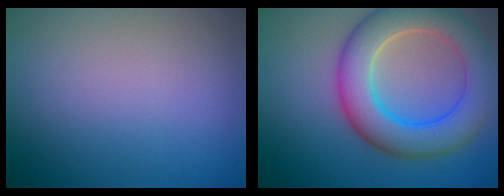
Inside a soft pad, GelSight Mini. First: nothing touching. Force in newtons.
{"total": 8.4, "press": 8.4, "slide": 0.6}